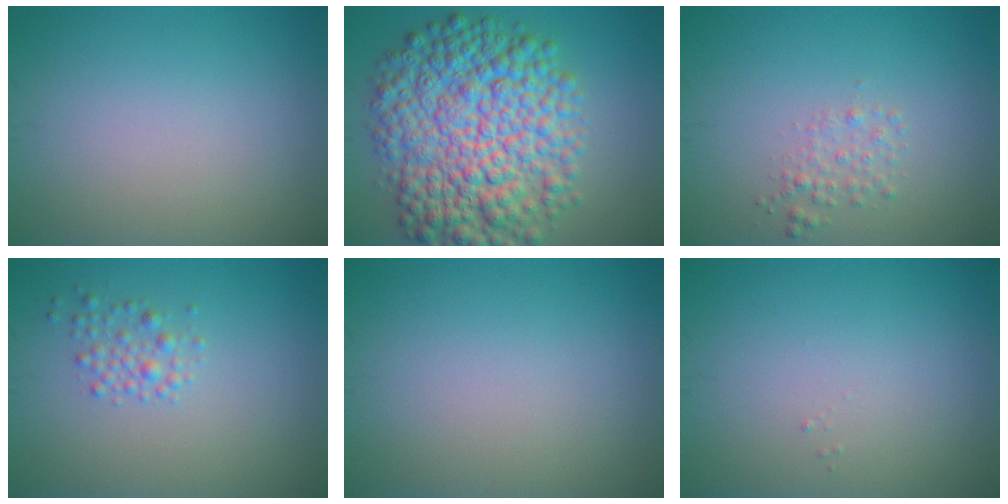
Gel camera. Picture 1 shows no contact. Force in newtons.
{"total": 12.1, "press": 12.1, "slide": 0.2}
{"total": 1.5, "press": 1.5, "slide": 0.1}
{"total": 1.7, "press": 1.7, "slide": 0.1}
{"total": 0.0}
{"total": 0.0}